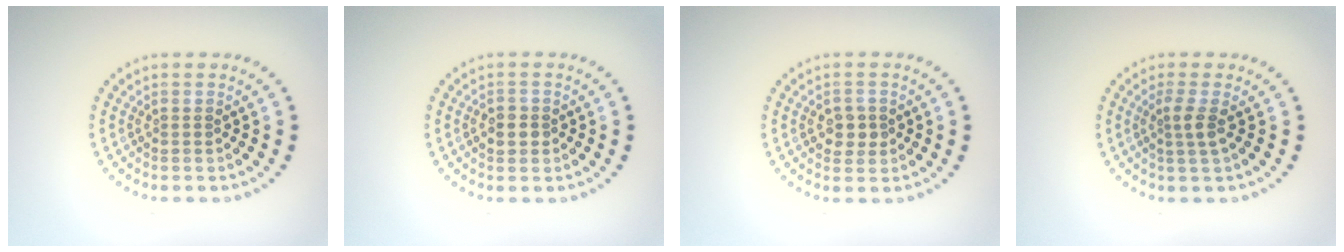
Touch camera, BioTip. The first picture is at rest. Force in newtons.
{"total": 1.7, "press": 1.6, "slide": 0.2}
{"total": 2.1, "press": 2.0, "slide": 0.3}
{"total": 1.9, "press": 1.4, "slide": 1.2}